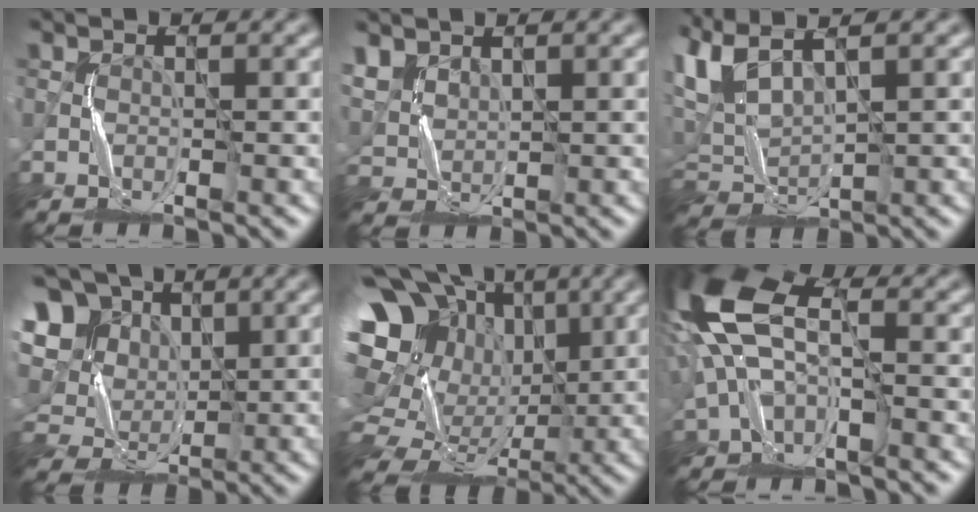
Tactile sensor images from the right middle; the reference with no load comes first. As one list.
[{"total": 2.5, "force": [2.1, 1.4, 0.1], "torque": [-0.011, 0.000, 0.052]}, {"total": 5.3, "force": [3.9, 1.7, 3.1], "torque": [-0.086, 0.016, 0.084]}, {"total": 11.1, "force": [5.2, 8.4, 5.0], "torque": [-0.135, 0.023, 0.105]}, {"total": 19.8, "force": [5.5, 16.4, 9.5], "torque": [-0.228, 0.046, 0.083]}, {"total": 10.4, "force": [0.9, 5.9, 8.6], "torque": [-0.193, 0.018, 0.003]}]